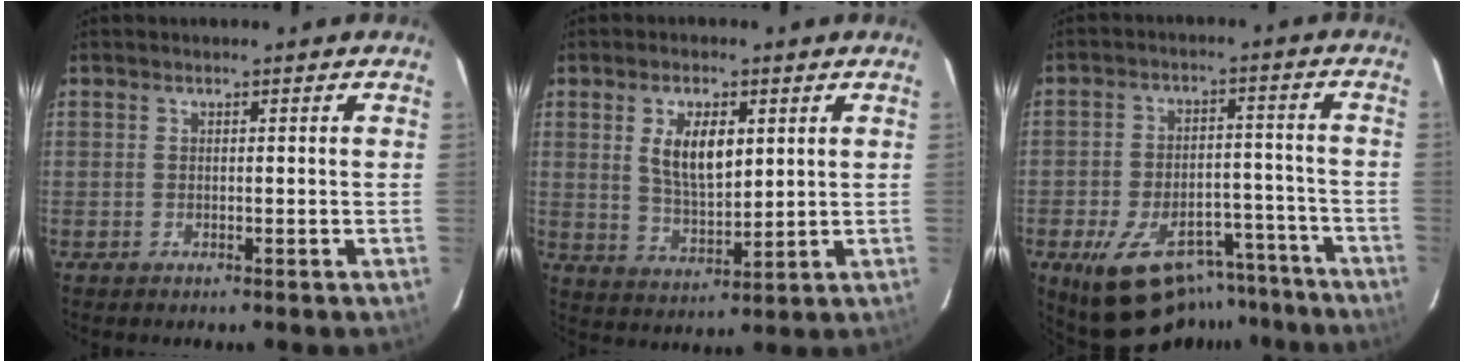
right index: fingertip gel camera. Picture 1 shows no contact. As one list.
[{"total": 7.5, "force": [2.7, 3.1, 6.2], "torque": [-0.115, -0.003, 0.059]}, {"total": 17.3, "force": [-13.7, 7.7, 7.3], "torque": [-0.135, 0.018, -0.172]}]